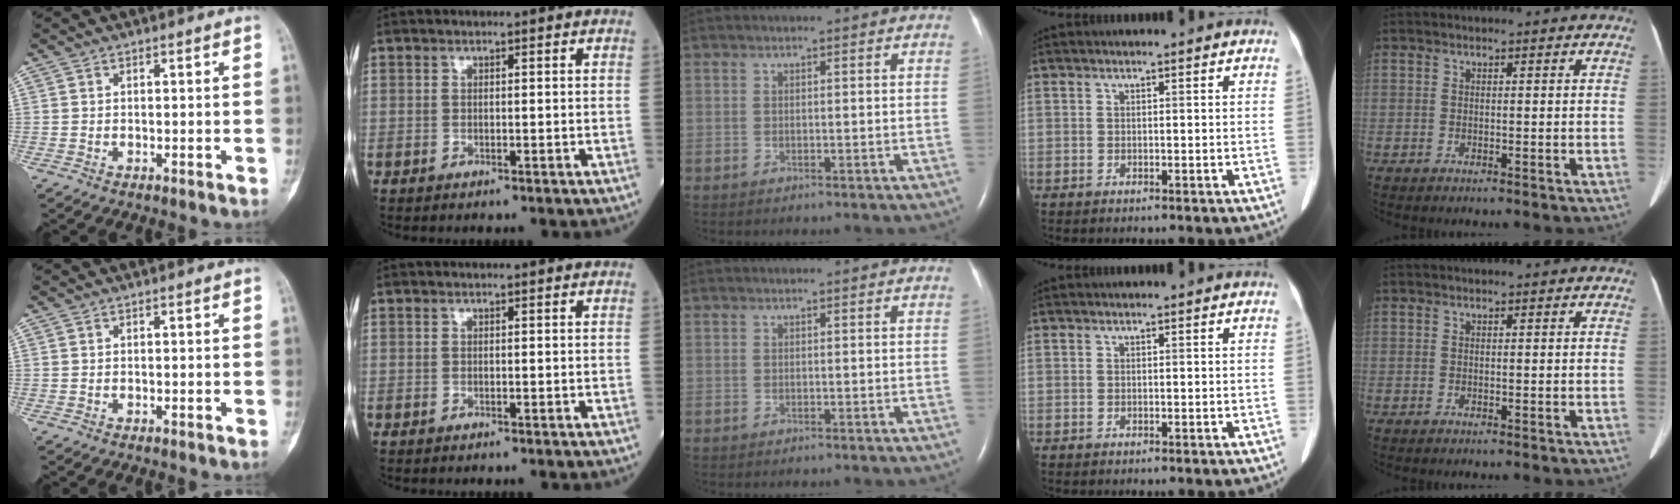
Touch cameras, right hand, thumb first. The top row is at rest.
{}